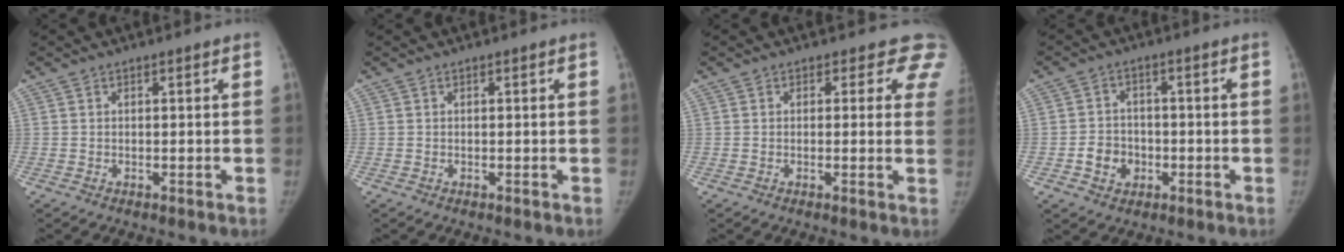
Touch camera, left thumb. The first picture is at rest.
{"total": 0.0}
{"total": 5.1, "force": [3.9, 3.1, 1.3], "torque": [0.030, -0.010, 0.014]}
{"total": 5.7, "force": [-1.9, 4.9, 2.3], "torque": [-0.015, 0.017, -0.029]}